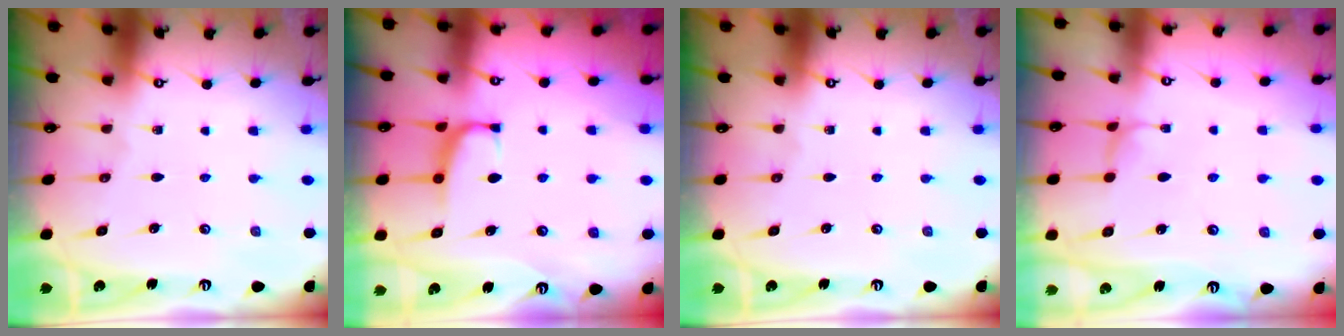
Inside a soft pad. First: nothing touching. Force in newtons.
{"total": 1.5, "press": 1.3, "slide": 0.7}
{"total": 0.0}
{"total": 2.4, "press": 2.4, "slide": 0.4}